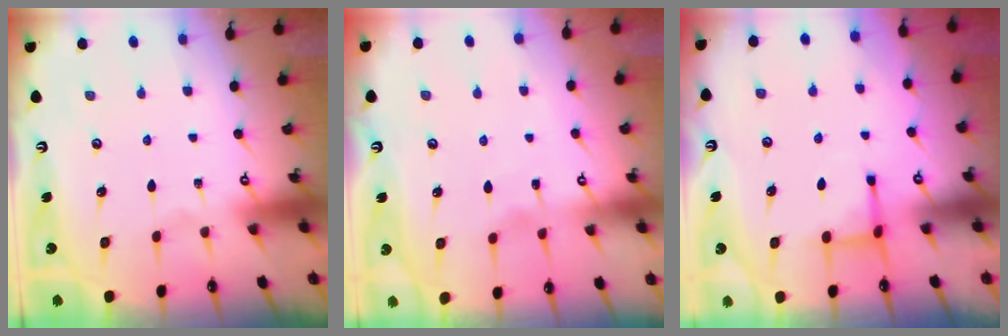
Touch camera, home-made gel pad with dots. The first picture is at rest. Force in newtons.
{"total": 3.2, "press": 3.2, "slide": 0.5}
{"total": 2.8, "press": 2.7, "slide": 0.6}